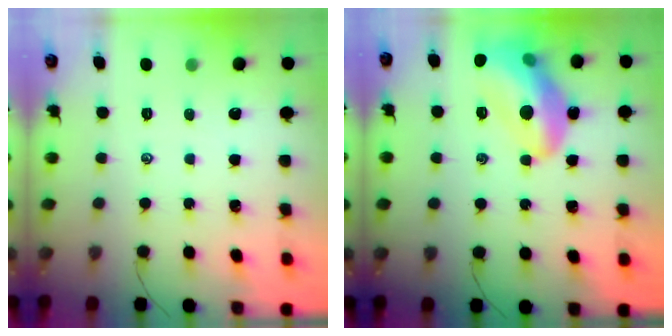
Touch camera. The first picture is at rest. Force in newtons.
{"total": 16.8, "press": 16.6, "slide": 2.4}